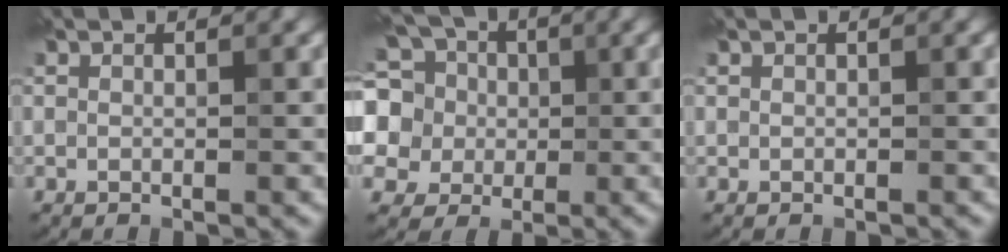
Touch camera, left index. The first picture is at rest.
{"total": 12.9, "force": [2.8, 11.3, 5.6], "torque": [-0.150, 0.029, 0.028]}
{"total": 0.0}